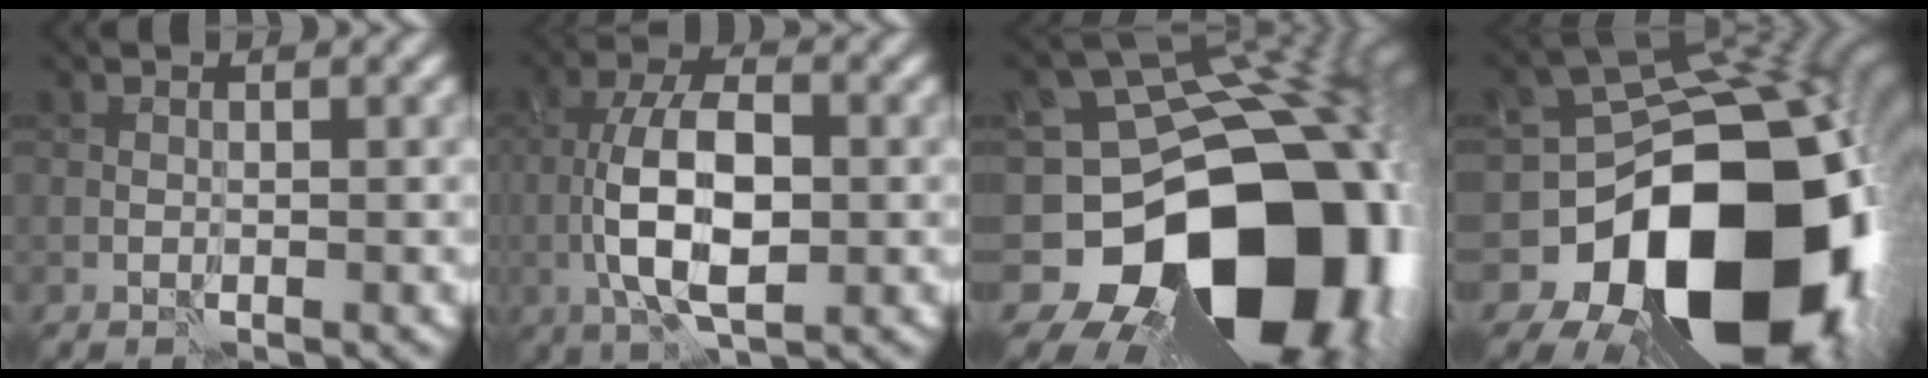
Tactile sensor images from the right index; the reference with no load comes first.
{"total": 8.0, "force": [-1.1, 3.7, 7.0], "torque": [-0.138, 0.008, -0.022]}
{"total": 19.5, "force": [-5.9, 14.4, 11.6], "torque": [-0.179, -0.028, -0.080]}
{"total": 19.4, "force": [-6.5, 14.2, 11.4], "torque": [-0.174, -0.047, -0.085]}